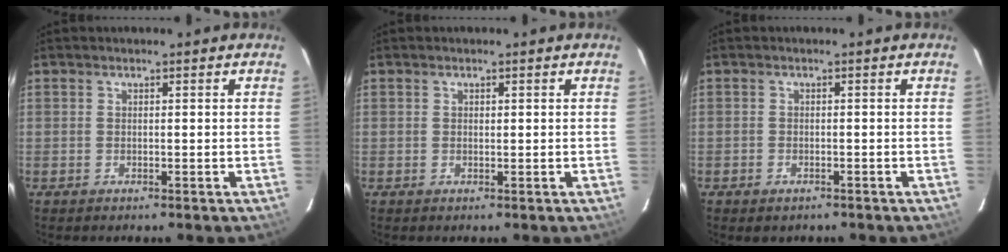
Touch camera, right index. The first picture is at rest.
{"total": 0.5, "force": [0.3, 0.3, 0.3], "torque": [-0.004, 0.002, 0.006]}
{"total": 0.9, "force": [-0.7, 0.5, 0.2], "torque": [-0.005, 0.000, -0.012]}